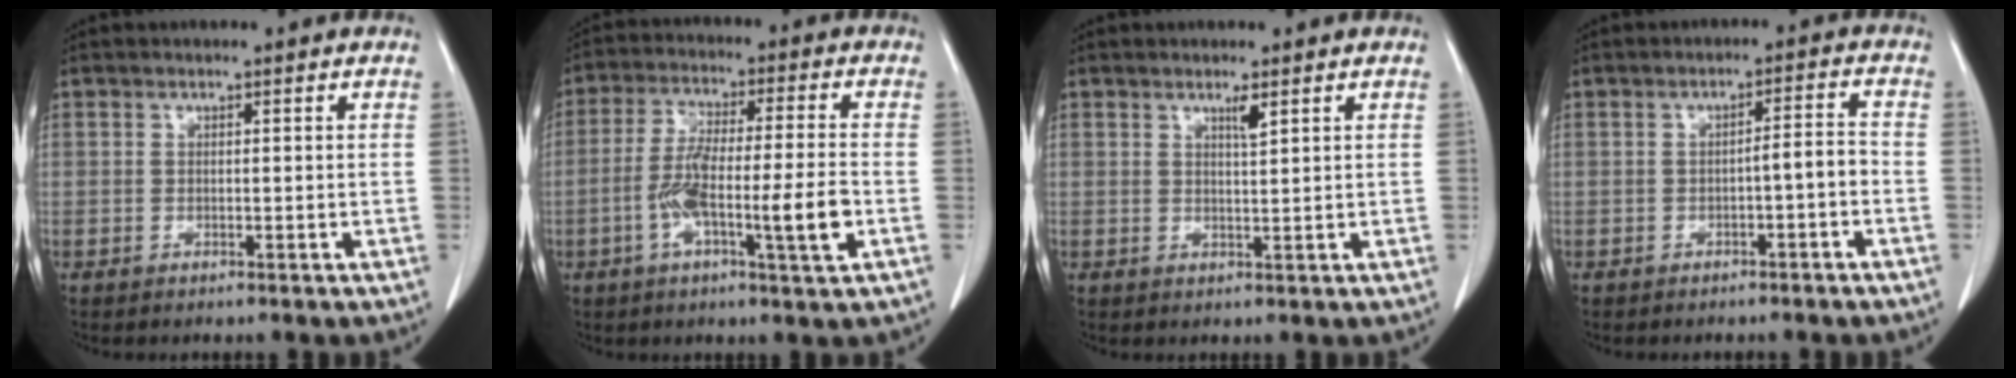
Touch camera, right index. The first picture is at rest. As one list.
[{"total": 11.5, "force": [-3.3, 0.8, 11.0], "torque": [-0.199, -0.001, -0.060]}, {"total": 1.7, "force": [1.1, -0.1, 1.3], "torque": [-0.025, -0.005, 0.019]}, {"total": 3.1, "force": [-1.3, 0.3, 2.8], "torque": [-0.036, 0.010, -0.020]}]